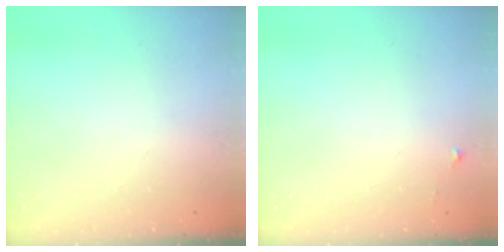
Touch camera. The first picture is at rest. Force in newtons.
{"total": 3.9, "press": 3.9, "slide": 0.4}